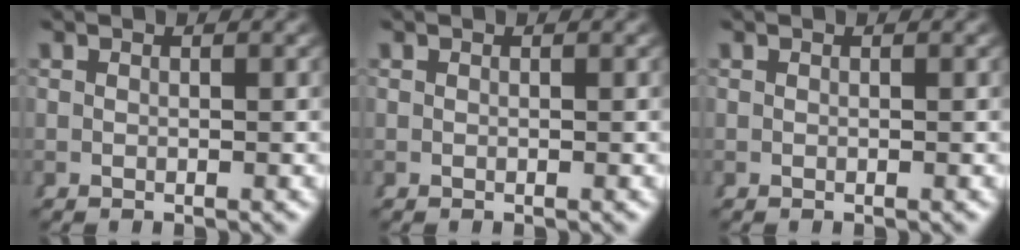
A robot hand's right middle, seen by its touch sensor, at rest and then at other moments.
{"total": 0.0}
{"total": 0.0}